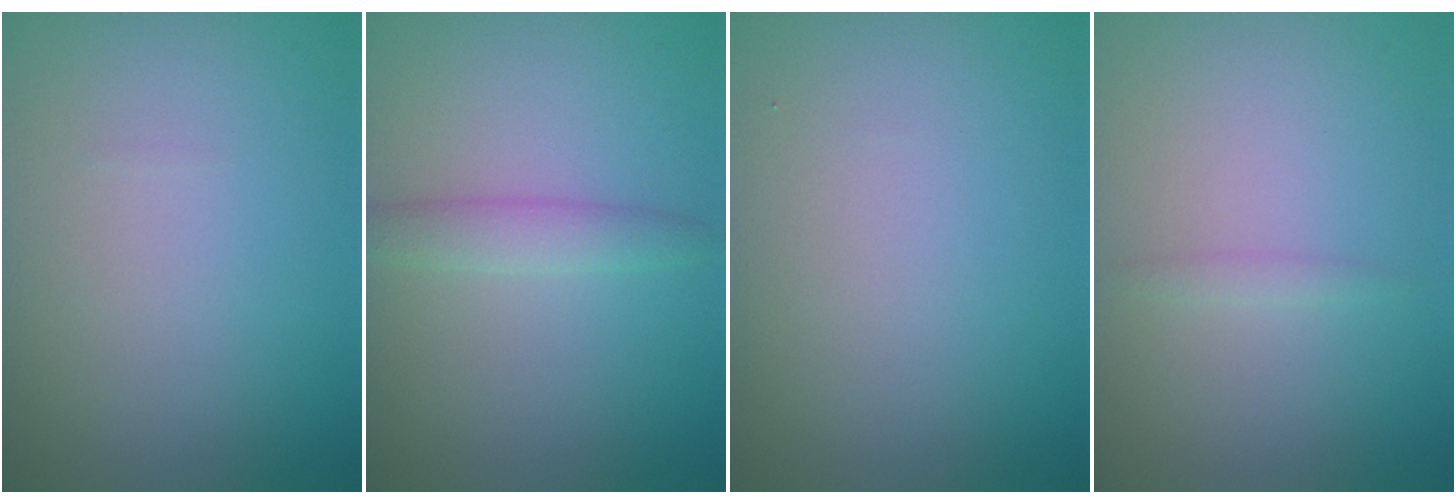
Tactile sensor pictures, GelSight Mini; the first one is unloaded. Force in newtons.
{"total": 2.1, "press": 2.1, "slide": 0.1}
{"total": 0.0}
{"total": 0.7, "press": 0.7, "slide": 0.1}